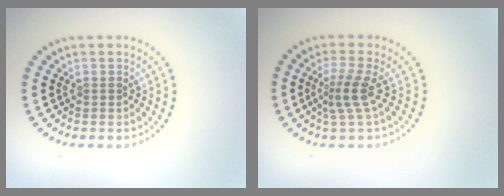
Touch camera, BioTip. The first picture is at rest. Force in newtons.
{"total": 2.6, "press": 1.8, "slide": 1.8}